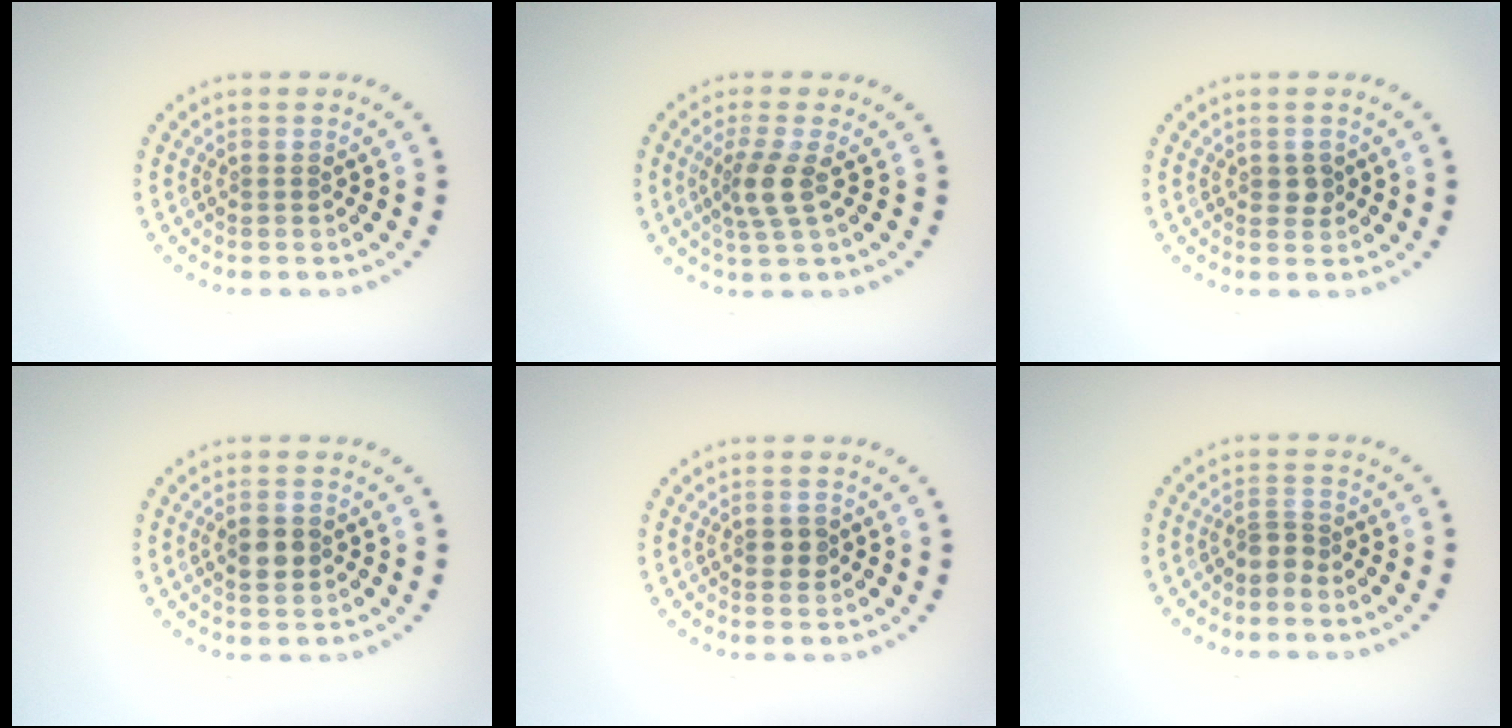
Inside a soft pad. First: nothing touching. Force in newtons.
{"total": 2.7, "press": 2.1, "slide": 1.8}
{"total": 1.2, "press": 1.2, "slide": 0.2}
{"total": 2.2, "press": 2.2, "slide": 0.1}
{"total": 1.5, "press": 1.5, "slide": 0.1}
{"total": 1.5, "press": 1.0, "slide": 1.1}